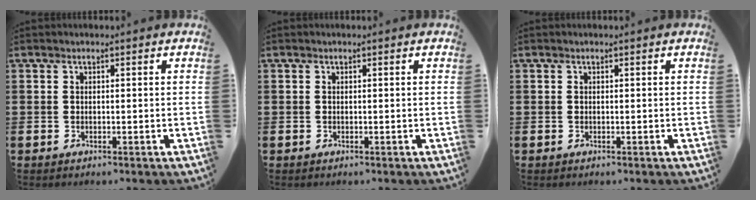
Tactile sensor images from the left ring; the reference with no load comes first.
{"total": 0.0}
{"total": 0.0}